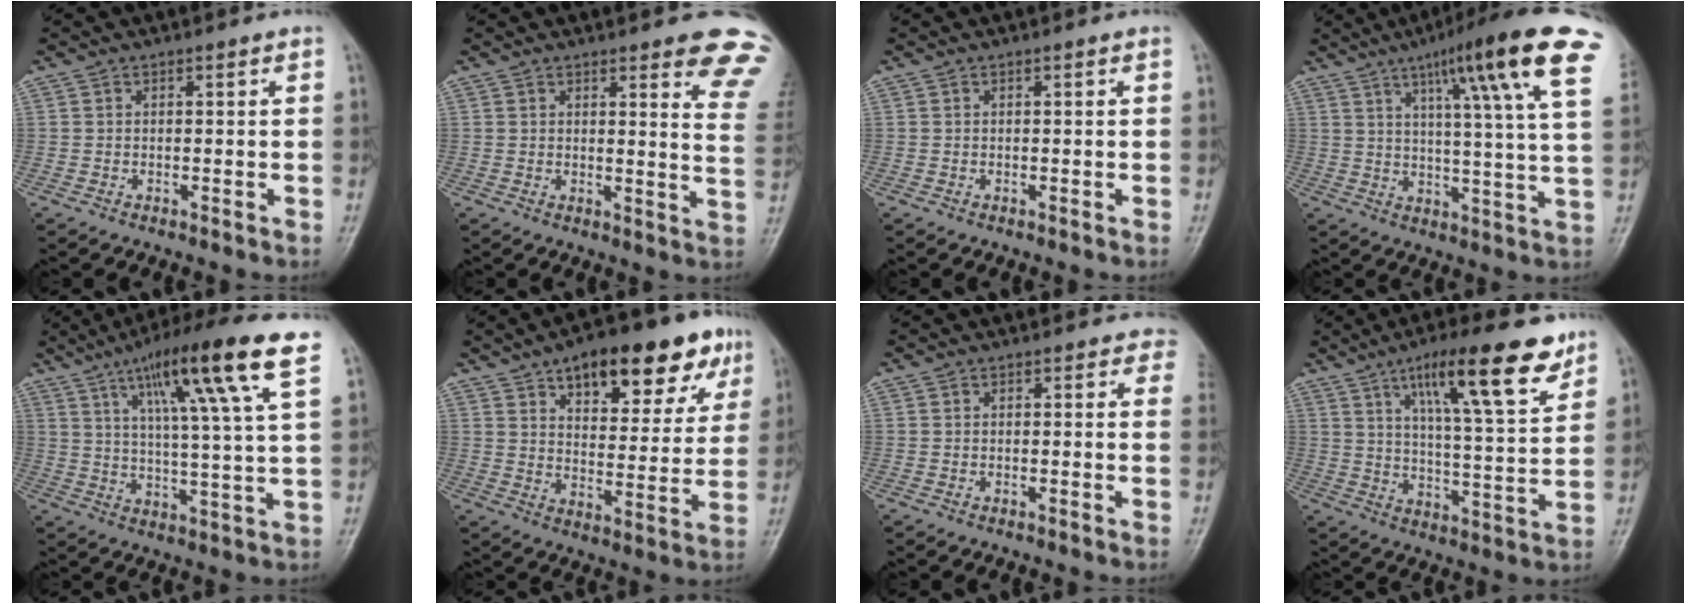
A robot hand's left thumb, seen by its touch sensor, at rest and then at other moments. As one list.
[{"total": 11.2, "force": [8.3, 2.4, 7.2], "torque": [-0.048, -0.050, 0.071]}, {"total": 0.0}, {"total": 20.7, "force": [10.3, 2.0, 17.8], "torque": [-0.248, -0.020, 0.136]}, {"total": 17.3, "force": [8.9, 1.0, 14.8], "torque": [-0.240, -0.022, 0.137]}, {"total": 20.2, "force": [11.5, 8.8, 14.1], "torque": [-0.148, -0.026, 0.165]}, {"total": 2.4, "force": [1.5, 1.6, 0.9], "torque": [0.020, -0.004, -0.003]}, {"total": 17.4, "force": [10.4, 3.9, 13.4], "torque": [-0.186, -0.047, 0.166]}]